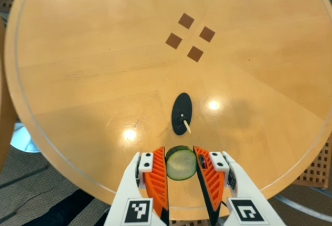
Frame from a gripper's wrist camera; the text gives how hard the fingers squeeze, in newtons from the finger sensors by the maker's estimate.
{"total": 9.4, "left": 9.6, "right": 9.3}